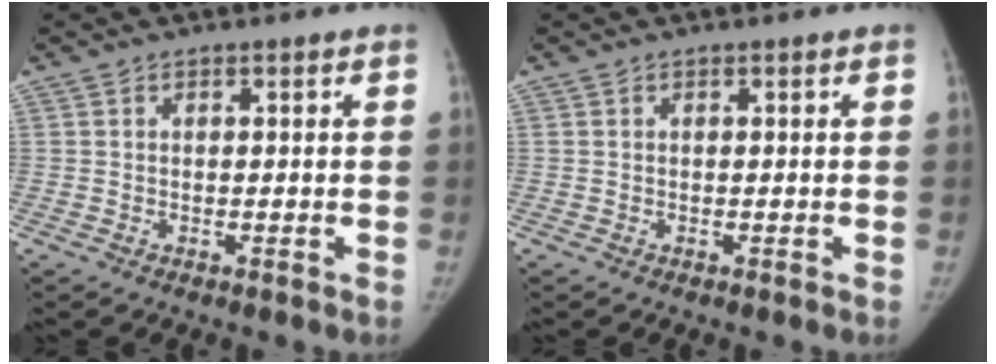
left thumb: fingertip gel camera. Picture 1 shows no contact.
{"total": 0.0}